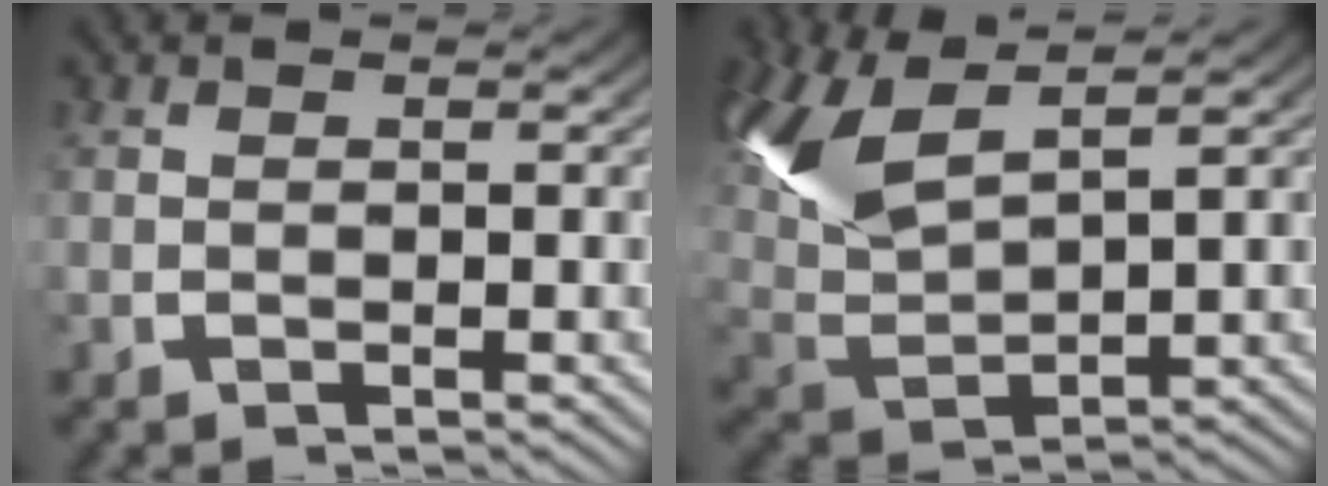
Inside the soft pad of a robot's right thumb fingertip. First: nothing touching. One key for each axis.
{"total": 7.6, "fx": 3.1, "fy": 4.4, "fz": 5.4, "tx": -0.138, "ty": -0.008, "tz": 0.066}